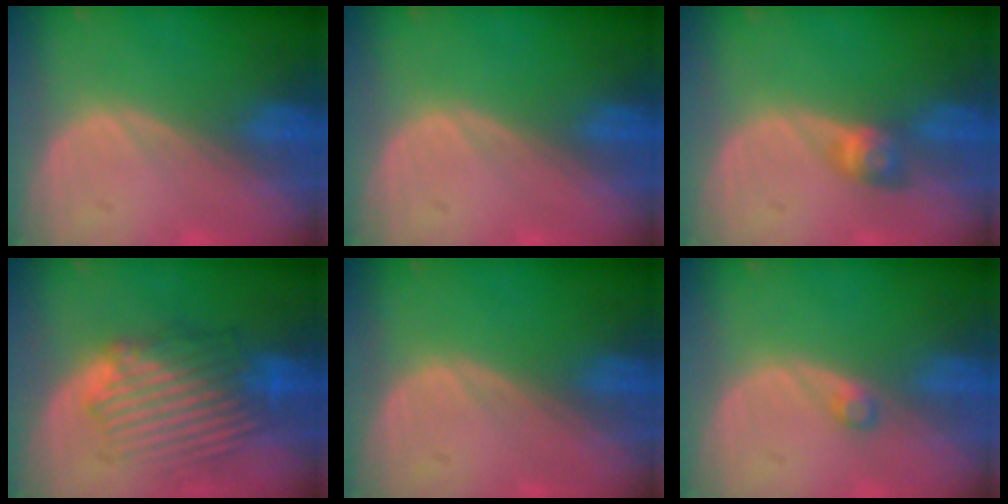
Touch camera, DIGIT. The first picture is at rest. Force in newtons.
{"total": 0.0}
{"total": 2.9, "press": 2.5, "slide": 1.4}
{"total": 8.5, "press": 8.1, "slide": 2.6}
{"total": 0.0}
{"total": 1.2, "press": 1.2, "slide": 0.2}